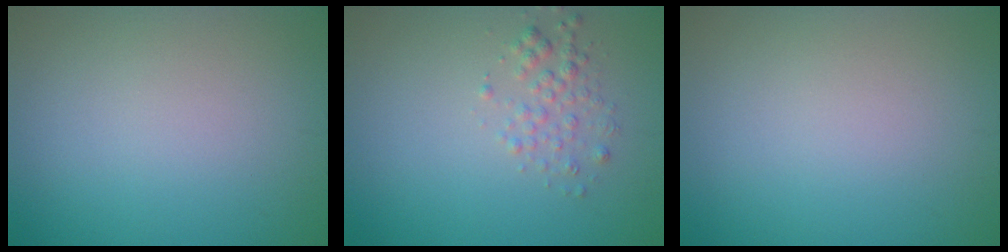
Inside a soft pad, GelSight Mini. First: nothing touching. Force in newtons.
{"total": 1.7, "press": 1.7, "slide": 0.1}
{"total": 0.0}